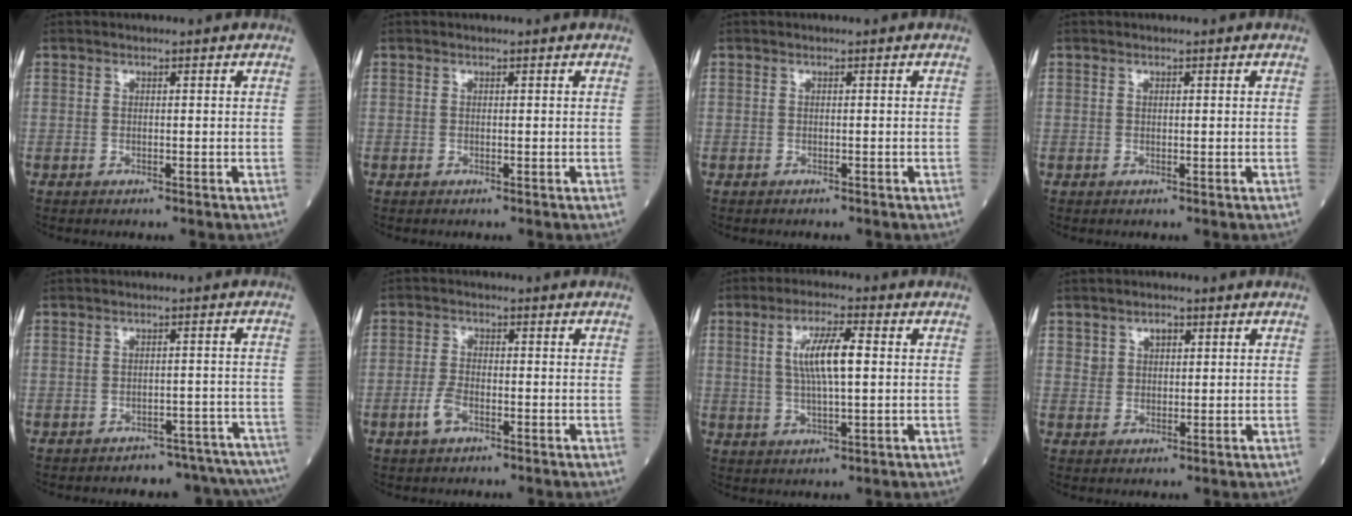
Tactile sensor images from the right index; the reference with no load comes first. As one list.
[{"total": 0.0}, {"total": 0.7, "force": [-0.6, 0.2, 0.2], "torque": [-0.011, -0.001, -0.010]}, {"total": 0.0}, {"total": 12.0, "force": [-11.2, 3.8, 1.5], "torque": [0.000, 0.030, -0.121]}, {"total": 3.4, "force": [-1.7, 1.4, 2.6], "torque": [-0.059, 0.001, -0.035]}, {"total": 7.7, "force": [1.2, 1.3, 7.5], "torque": [-0.144, 0.009, 0.024]}, {"total": 3.0, "force": [1.4, 2.1, 1.5], "torque": [-0.025, 0.006, 0.027]}]